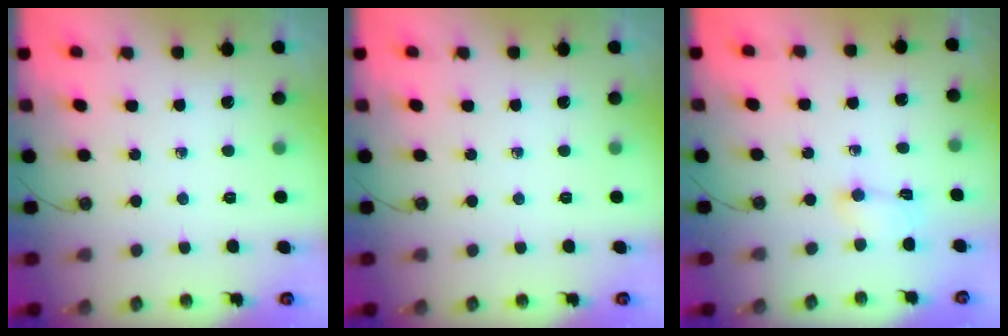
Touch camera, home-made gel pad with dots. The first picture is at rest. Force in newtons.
{"total": 0.0}
{"total": 3.5, "press": 3.4, "slide": 0.8}